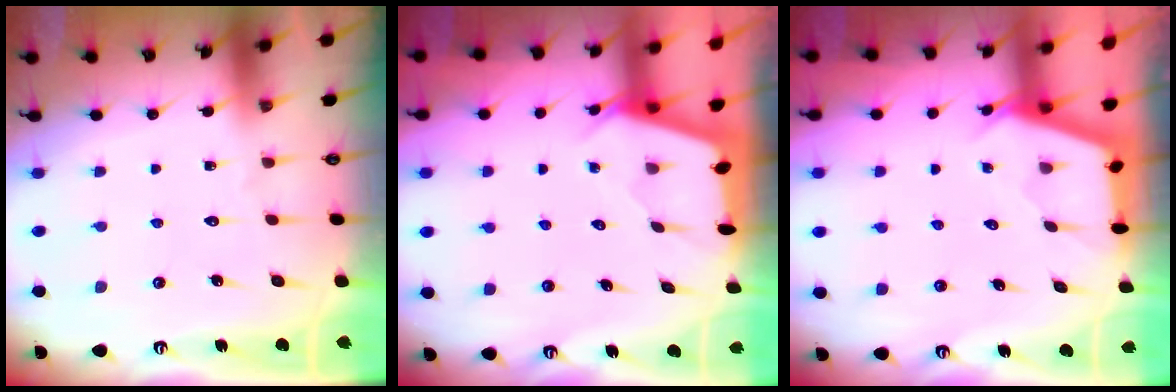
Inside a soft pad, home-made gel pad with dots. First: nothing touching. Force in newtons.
{"total": 2.4, "press": 2.4, "slide": 0.3}
{"total": 2.5, "press": 2.5, "slide": 0.3}